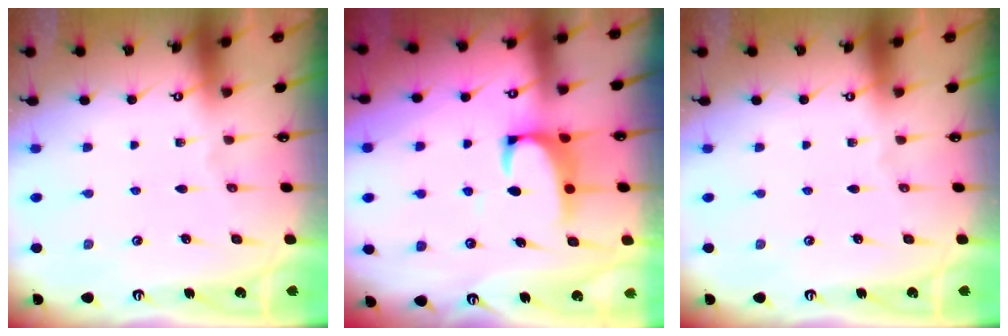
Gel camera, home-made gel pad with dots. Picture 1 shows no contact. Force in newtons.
{"total": 2.2, "press": 2.0, "slide": 1.0}
{"total": 0.0}